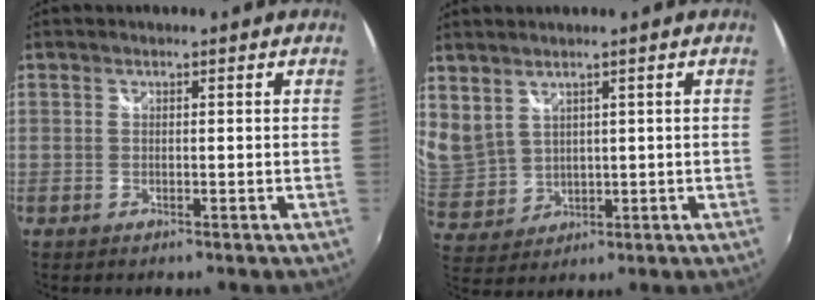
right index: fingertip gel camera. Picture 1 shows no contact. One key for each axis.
{"total": 9.0, "fx": 5.6, "fy": 6.0, "fz": 3.5, "tx": -0.089, "ty": 0.007, "tz": 0.136}